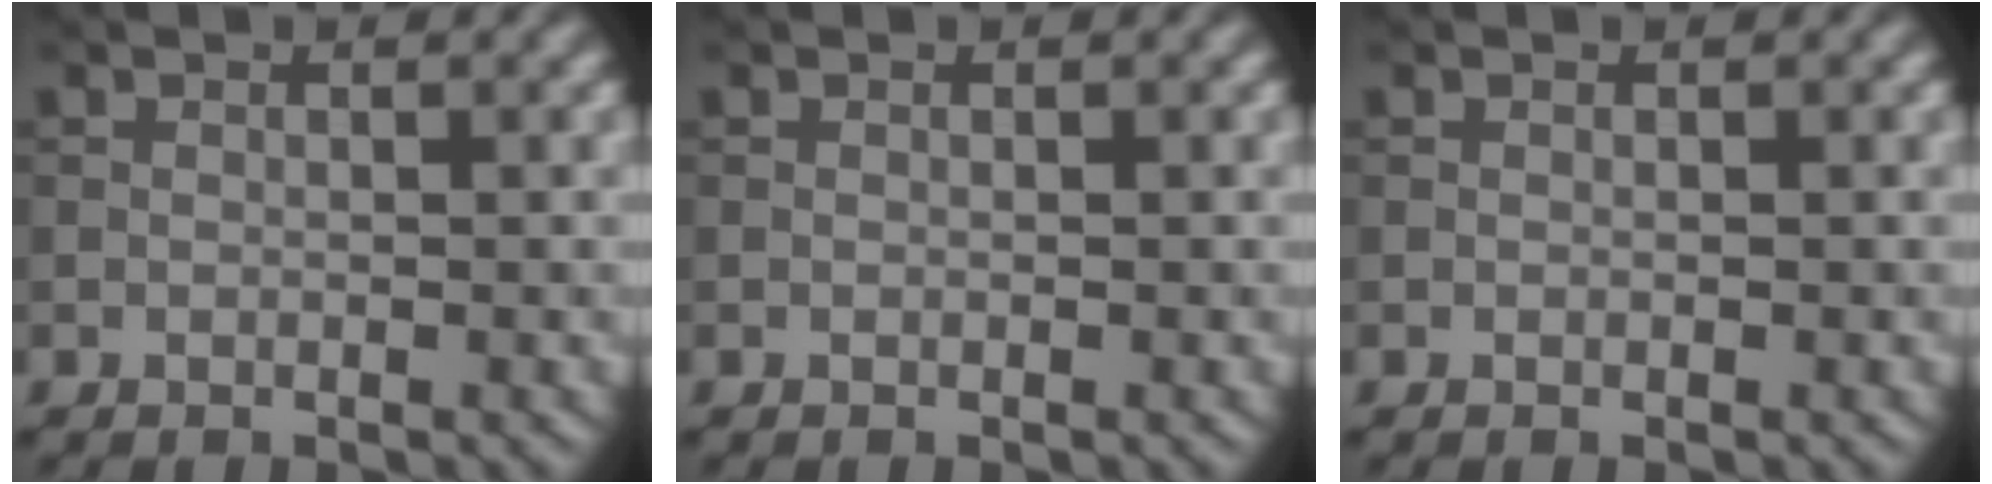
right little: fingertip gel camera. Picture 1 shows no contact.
{"total": 0.0}
{"total": 0.0}